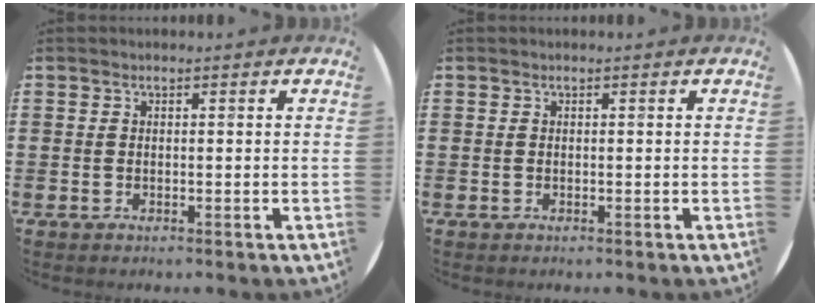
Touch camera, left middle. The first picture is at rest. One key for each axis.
{"total": 0.0}